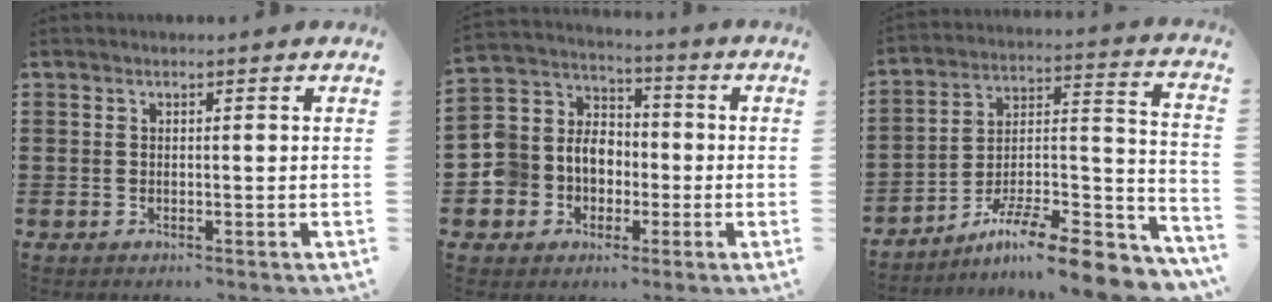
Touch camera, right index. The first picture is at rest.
{"total": 7.6, "force": [-1.3, 7.3, 1.7], "torque": [-0.088, -0.003, -0.027]}
{"total": 11.0, "force": [-8.6, 1.5, 6.7], "torque": [-0.095, 0.020, -0.159]}